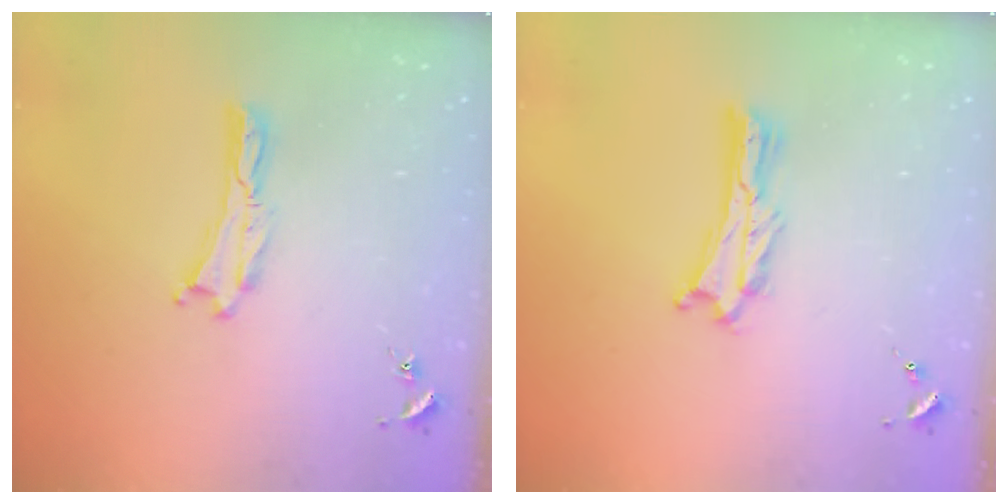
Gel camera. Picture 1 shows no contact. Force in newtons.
{"total": 1.3, "press": 1.3, "slide": 0.3}